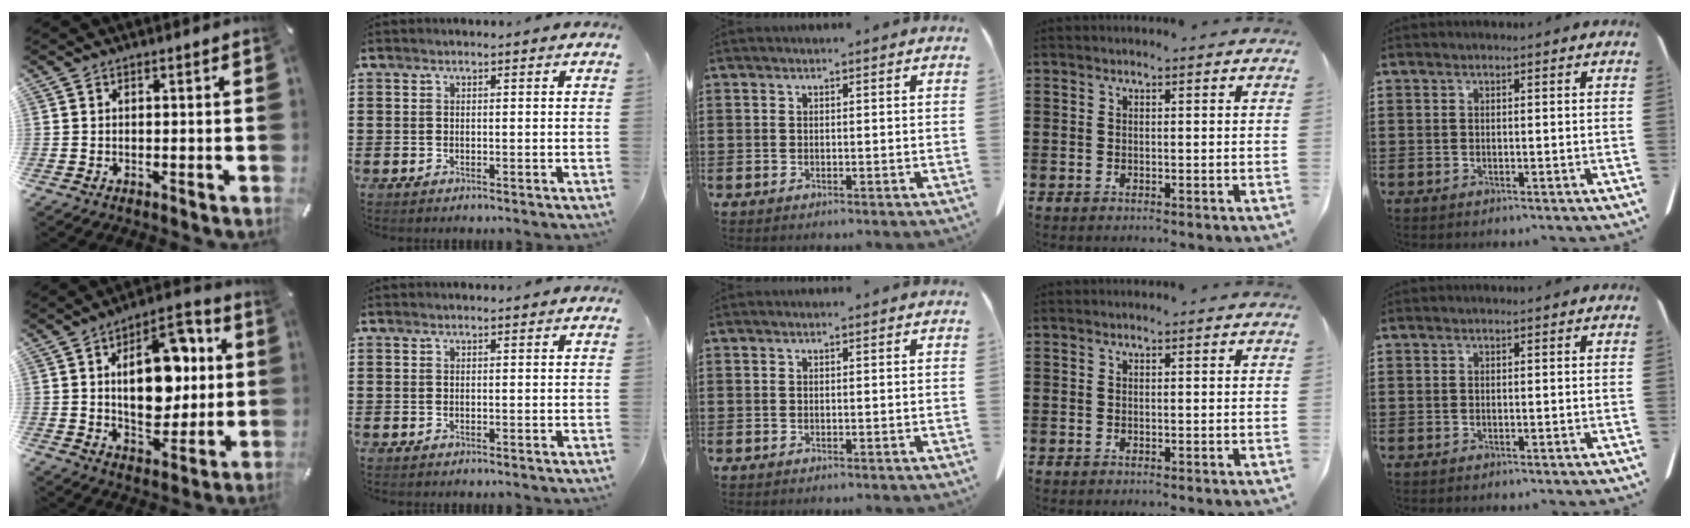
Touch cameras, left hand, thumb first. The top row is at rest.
{"thumb": {"total": 18.0, "force": [3.3, 11.2, 13.7], "torque": [-0.200, 0.002, 0.055]}}